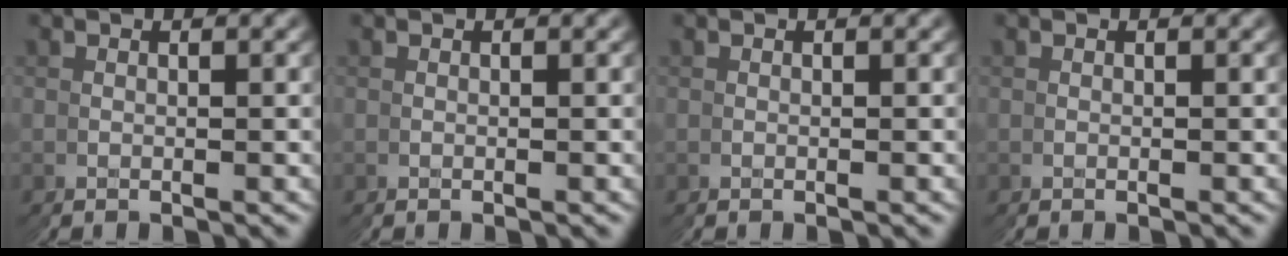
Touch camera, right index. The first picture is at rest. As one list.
[{"total": 0.0}, {"total": 0.0}, {"total": 0.0}]